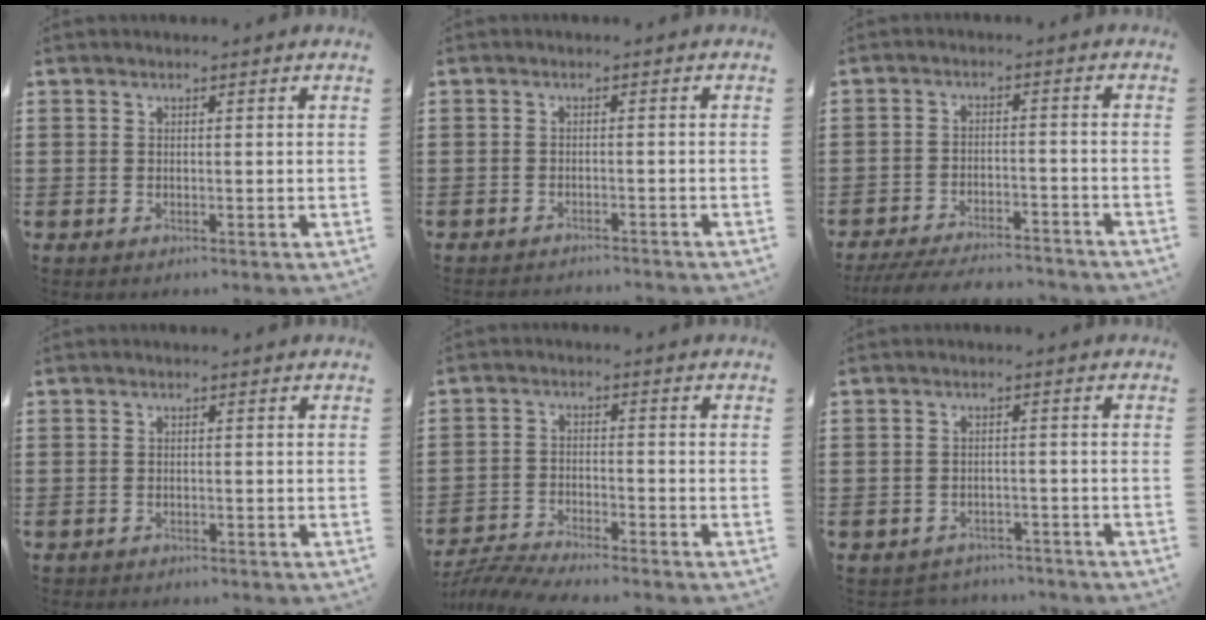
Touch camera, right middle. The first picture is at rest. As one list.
[{"total": 1.3, "force": [-1.2, -0.1, 0.0], "torque": [-0.005, 0.000, -0.025]}, {"total": 5.5, "force": [-5.2, 0.4, 1.6], "torque": [-0.038, -0.006, -0.103]}, {"total": 0.7, "force": [-0.7, 0.0, 0.0], "torque": [-0.002, -0.002, -0.014]}, {"total": 4.8, "force": [-4.7, 0.0, 1.1], "torque": [-0.034, -0.010, -0.097]}, {"total": 2.2, "force": [-2.2, 0.4, -0.2], "torque": [-0.007, -0.002, -0.048]}]